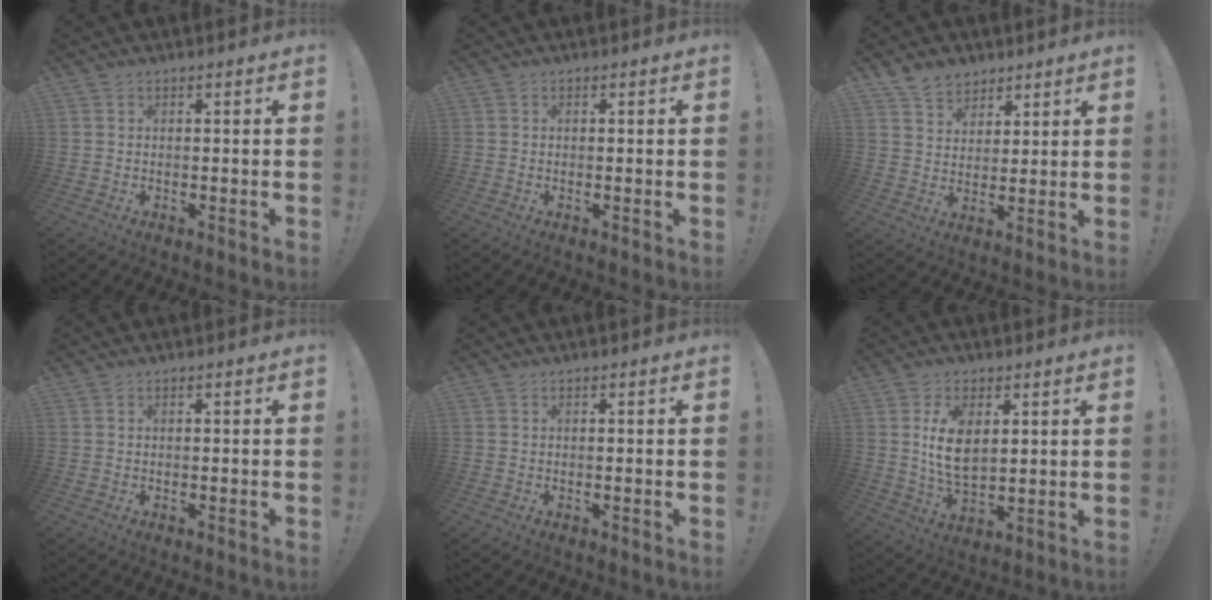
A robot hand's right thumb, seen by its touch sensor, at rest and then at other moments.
{"total": 0.0}
{"total": 8.2, "force": [6.0, 5.4, 1.5], "torque": [-0.031, -0.034, 0.119]}
{"total": 0.0}
{"total": 0.0}
{"total": 10.0, "force": [3.0, 5.9, 7.4], "torque": [-0.134, -0.011, 0.051]}